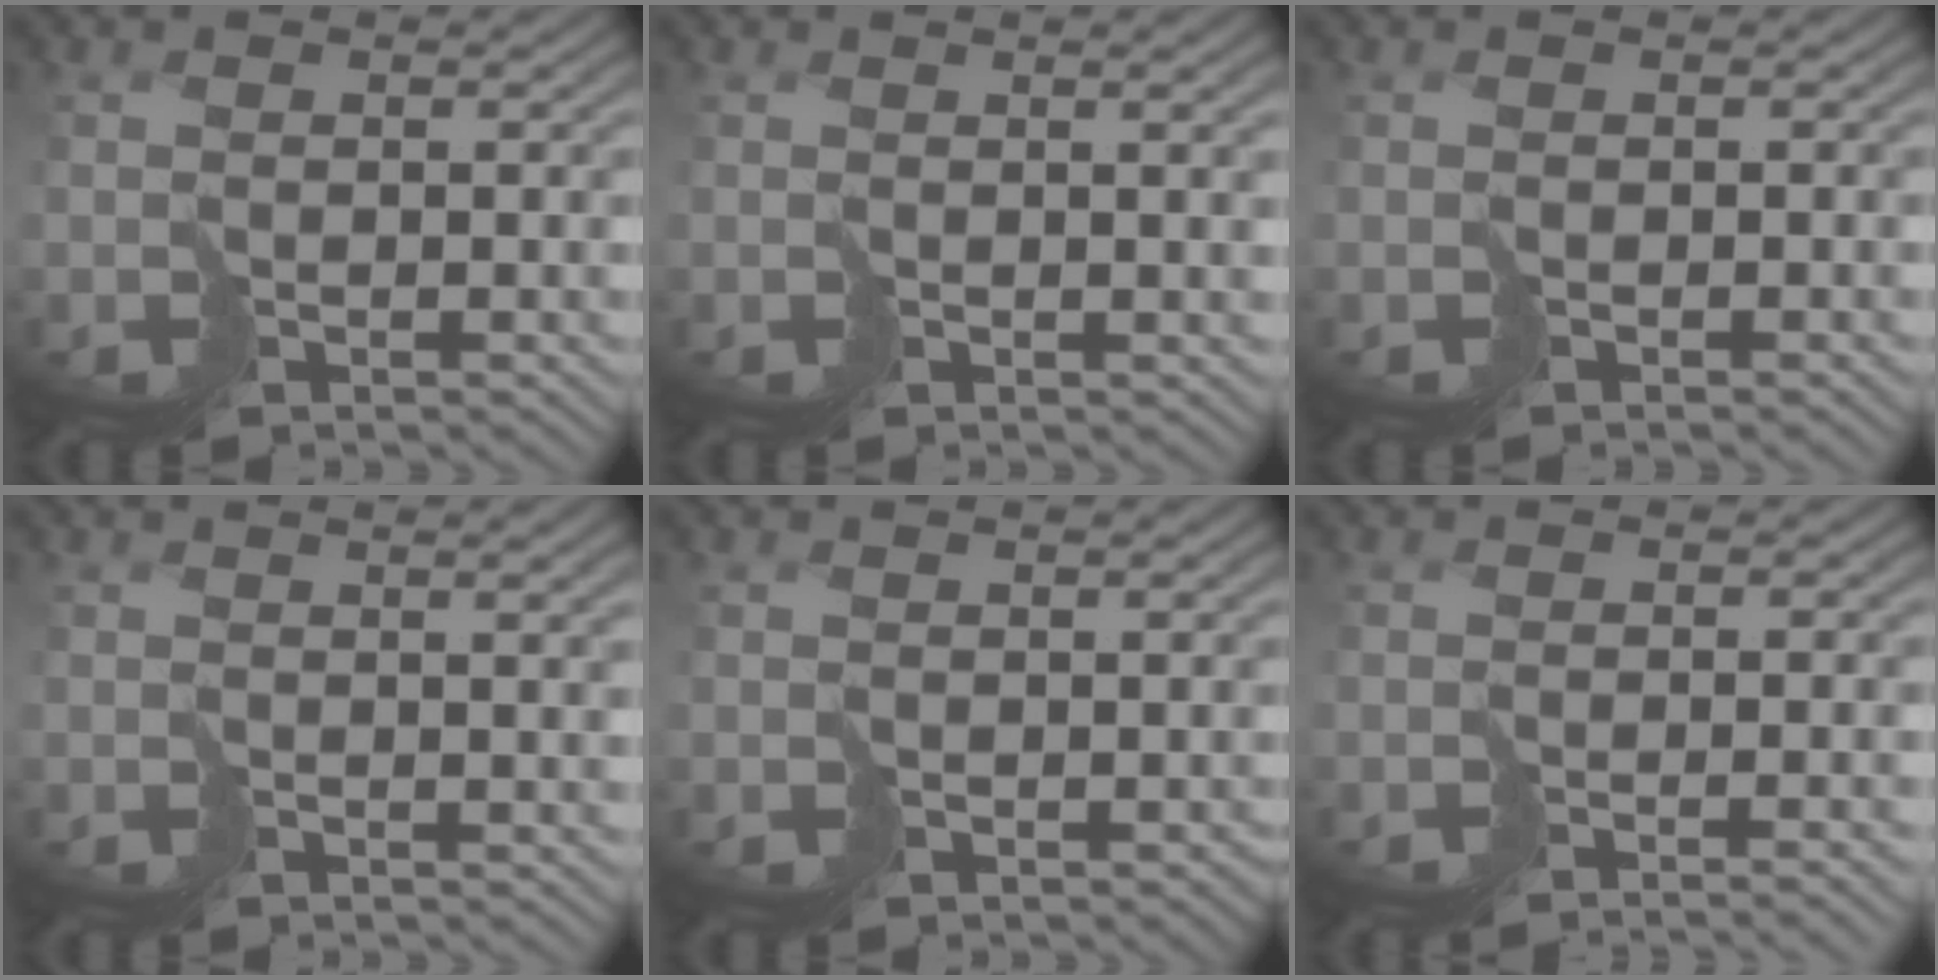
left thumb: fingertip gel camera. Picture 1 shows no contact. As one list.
[{"total": 2.0, "force": [1.2, -0.3, 1.6], "torque": [-0.022, 0.005, 0.024]}, {"total": 0.7, "force": [-0.6, -0.2, 0.3], "torque": [-0.003, 0.002, -0.009]}, {"total": 2.4, "force": [1.3, -0.2, 2.0], "torque": [-0.029, 0.006, 0.028]}, {"total": 0.6, "force": [-0.1, 0.5, 0.2], "torque": [0.000, -0.003, -0.002]}, {"total": 2.8, "force": [-2.1, -0.6, 1.7], "torque": [-0.009, -0.005, -0.030]}]